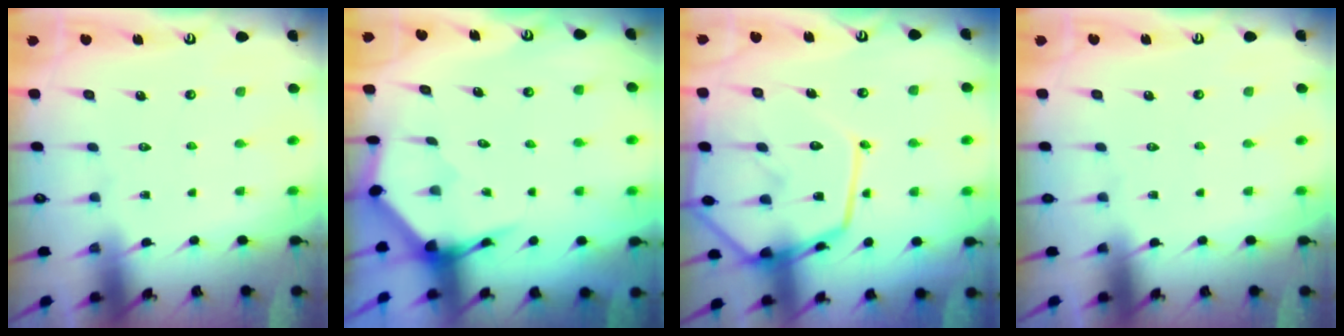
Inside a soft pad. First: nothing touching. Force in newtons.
{"total": 4.0, "press": 3.9, "slide": 0.5}
{"total": 21.3, "press": 21.3, "slide": 1.8}
{"total": 0.0}